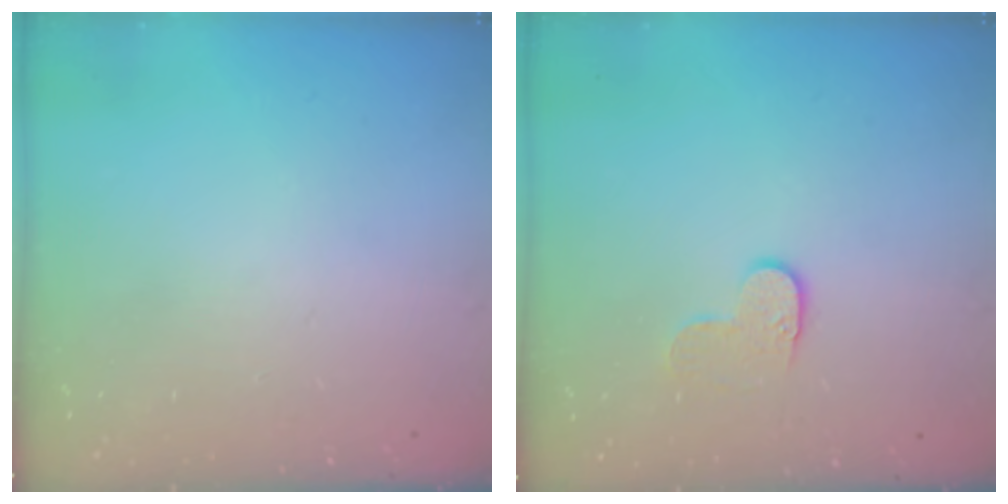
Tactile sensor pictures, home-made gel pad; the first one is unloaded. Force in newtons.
{"total": 5.4, "press": 5.4, "slide": 0.3}